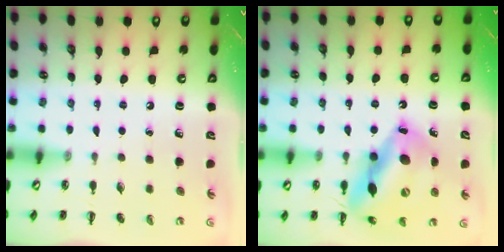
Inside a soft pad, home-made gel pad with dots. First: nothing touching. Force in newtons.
{"total": 17.5, "press": 16.9, "slide": 4.7}